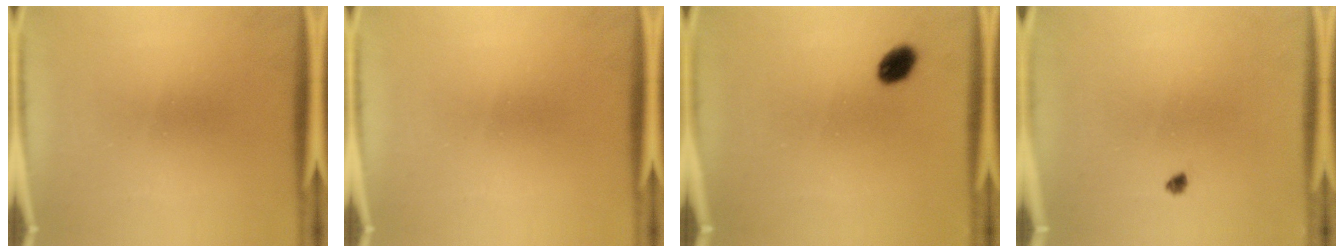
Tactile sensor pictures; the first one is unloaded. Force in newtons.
{"total": 0.0}
{"total": 3.6}
{"total": 0.9}